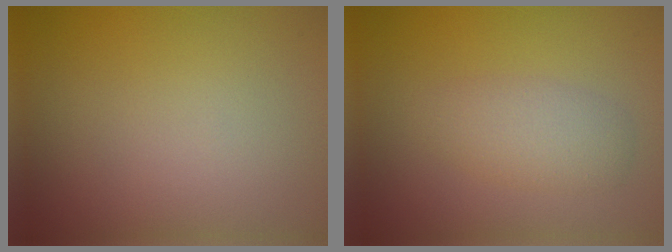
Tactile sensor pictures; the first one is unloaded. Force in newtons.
{"total": 2.5, "press": 2.5, "slide": 0.0}